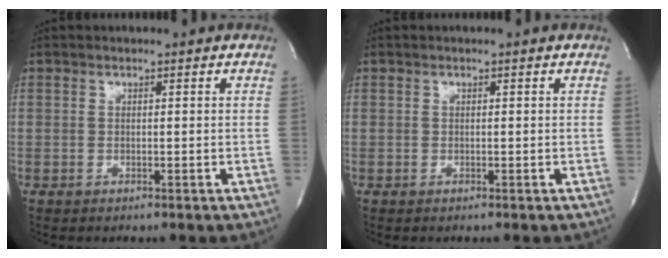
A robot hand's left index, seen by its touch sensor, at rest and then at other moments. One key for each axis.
{"total": 0.0}